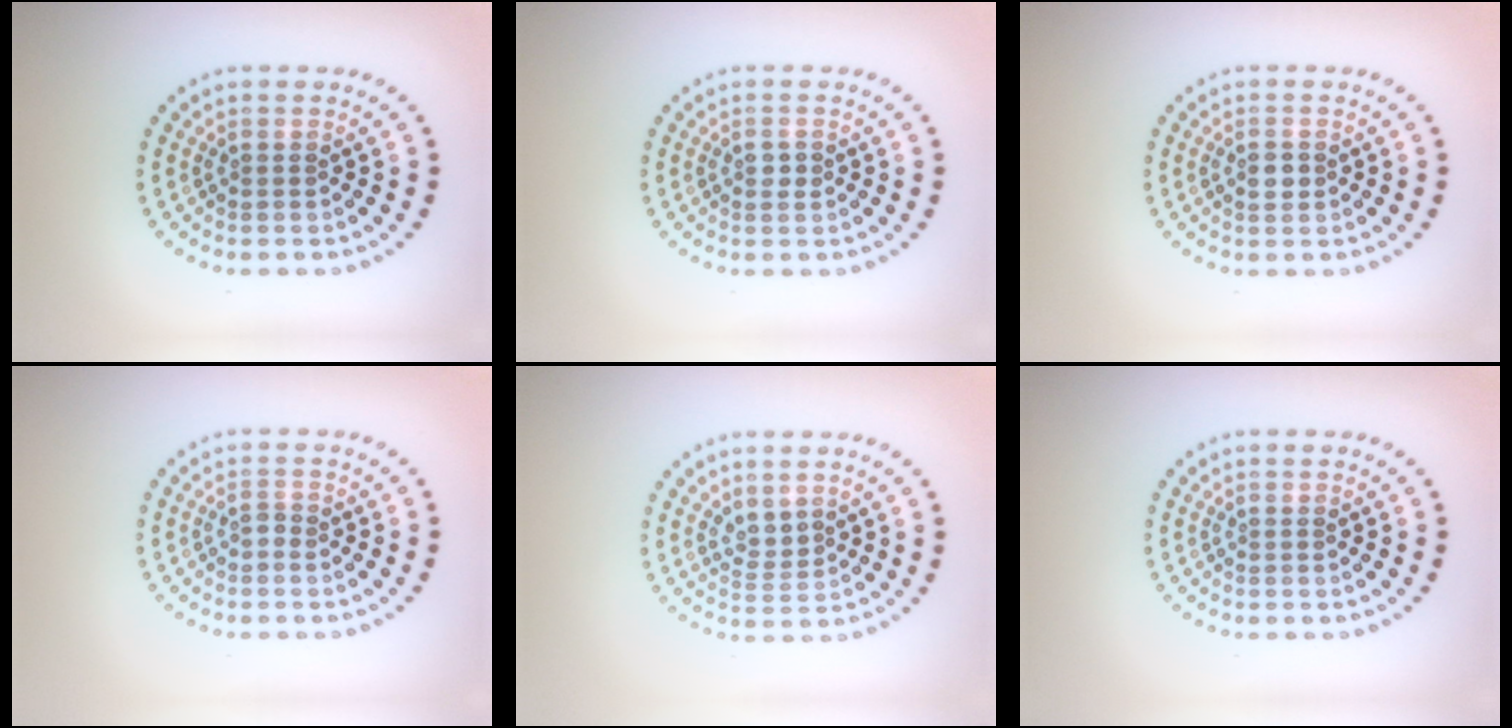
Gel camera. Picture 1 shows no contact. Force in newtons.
{"total": 1.0, "press": 1.0, "slide": 0.2}
{"total": 1.3, "press": 1.3, "slide": 0.2}
{"total": 0.8, "press": 0.5, "slide": 0.6}
{"total": 1.6, "press": 1.3, "slide": 0.9}
{"total": 0.0}